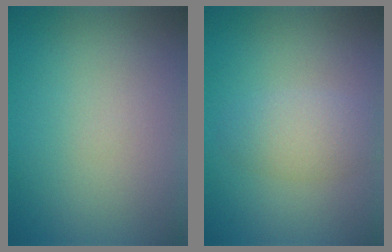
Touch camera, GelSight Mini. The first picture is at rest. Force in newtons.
{"total": 2.7, "press": 2.7, "slide": 0.1}